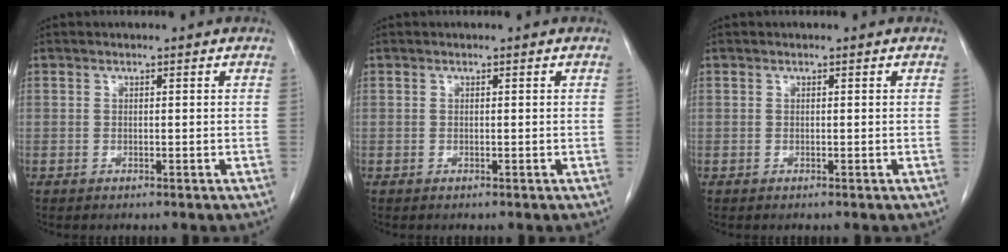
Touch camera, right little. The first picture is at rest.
{"total": 0.0}
{"total": 0.0}